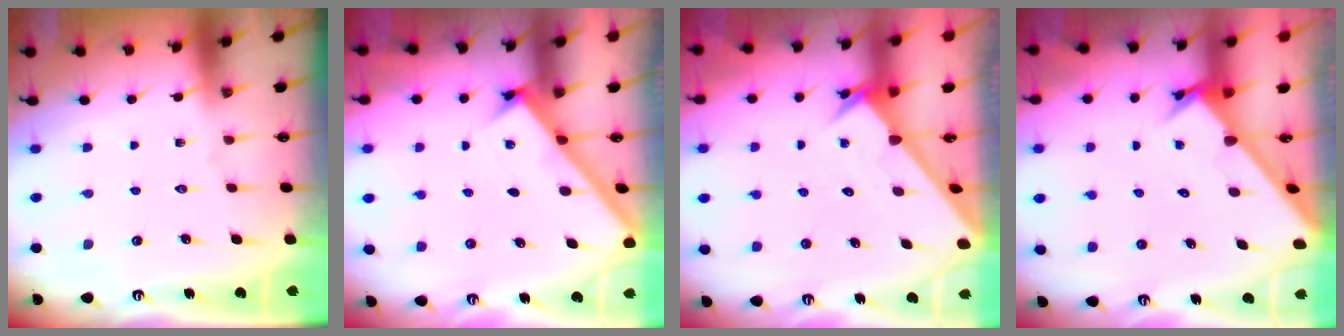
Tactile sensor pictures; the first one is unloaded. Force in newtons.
{"total": 2.8, "press": 2.7, "slide": 0.3}
{"total": 2.9, "press": 2.9, "slide": 0.1}
{"total": 2.6, "press": 2.6, "slide": 0.3}